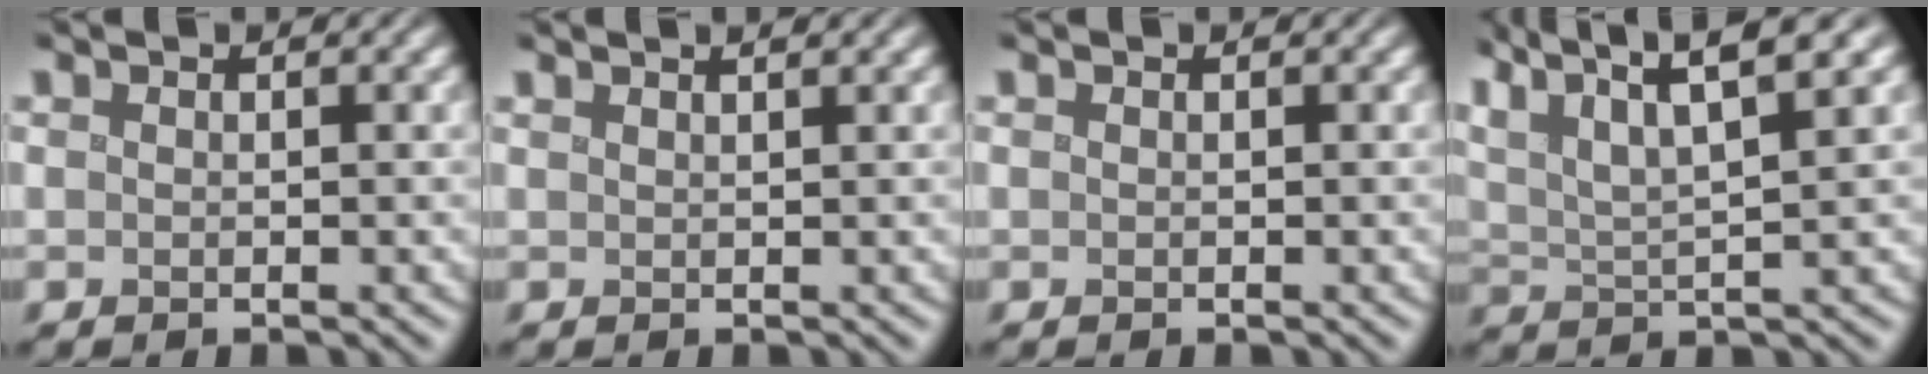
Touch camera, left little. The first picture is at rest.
{"total": 1.5, "force": [1.2, 0.5, 0.9], "torque": [0.007, 0.009, -0.004]}
{"total": 0.0}
{"total": 8.4, "force": [5.2, 2.1, 6.2], "torque": [-0.128, 0.017, 0.087]}